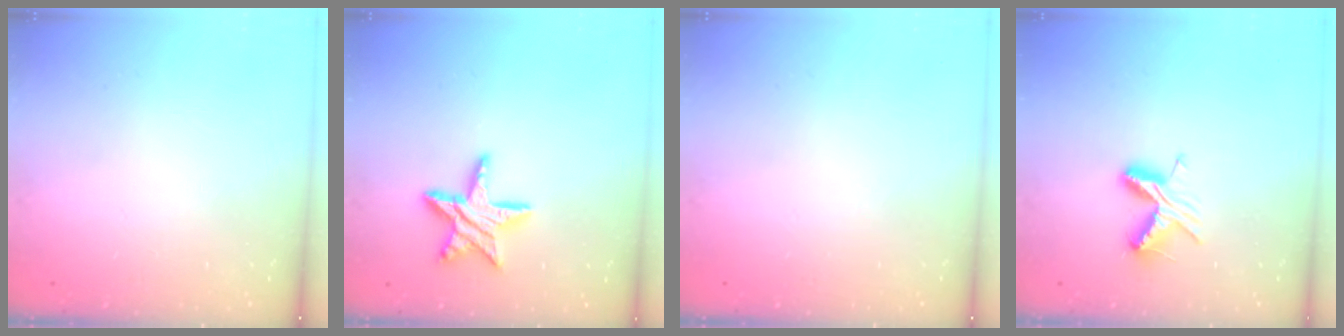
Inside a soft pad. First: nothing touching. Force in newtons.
{"total": 12.5, "press": 12.5, "slide": 1.0}
{"total": 0.0}
{"total": 7.6, "press": 7.6, "slide": 0.6}